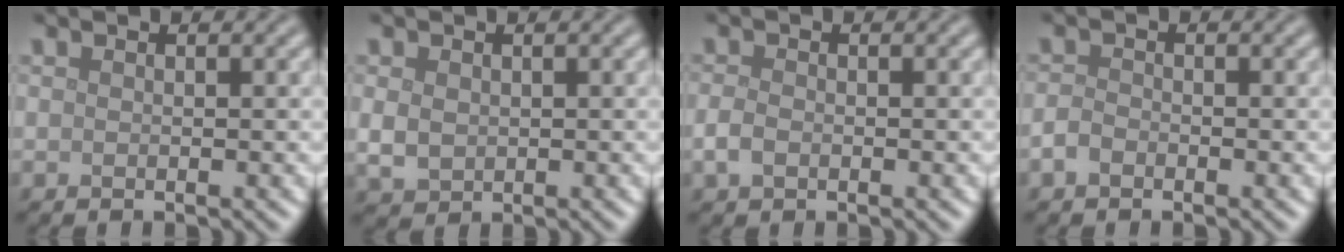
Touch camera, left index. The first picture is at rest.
{"total": 2.1, "force": [0.2, 1.7, 1.2], "torque": [-0.026, -0.003, 0.006]}
{"total": 1.5, "force": [-0.5, 1.0, 1.0], "torque": [-0.020, -0.001, -0.013]}
{"total": 1.2, "force": [-0.7, 0.7, 0.6], "torque": [-0.011, 0.001, -0.018]}